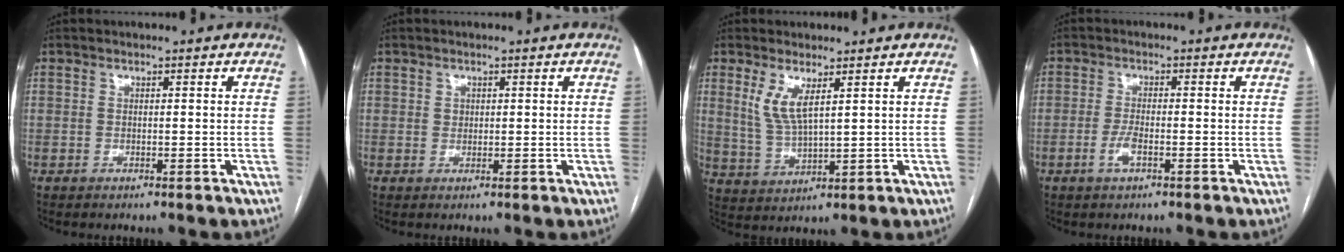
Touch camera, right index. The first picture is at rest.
{"total": 1.1, "force": [0.3, 1.0, 0.4], "torque": [-0.005, 0.000, 0.004]}
{"total": 5.5, "force": [2.6, 1.2, 4.7], "torque": [-0.106, -0.007, 0.061]}
{"total": 2.9, "force": [-1.3, 0.8, 2.5], "torque": [-0.056, -0.001, -0.025]}